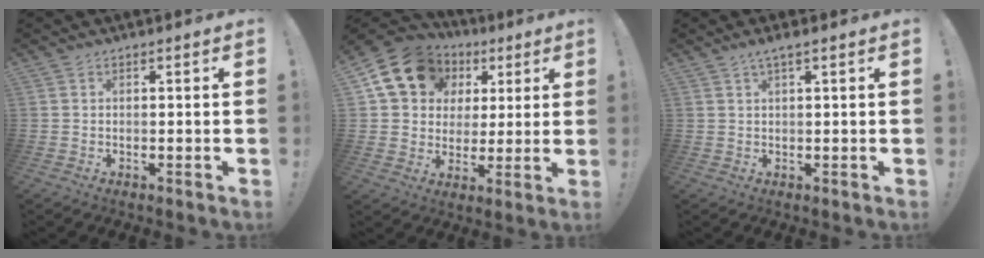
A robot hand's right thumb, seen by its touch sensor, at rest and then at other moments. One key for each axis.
{"total": 16.5, "fx": 7.0, "fy": 13.2, "fz": 7.2, "tx": -0.104, "ty": -0.029, "tz": 0.143}
{"total": 2.2, "fx": 1.2, "fy": -0.2, "fz": 1.8, "tx": -0.028, "ty": -0.005, "tz": 0.019}